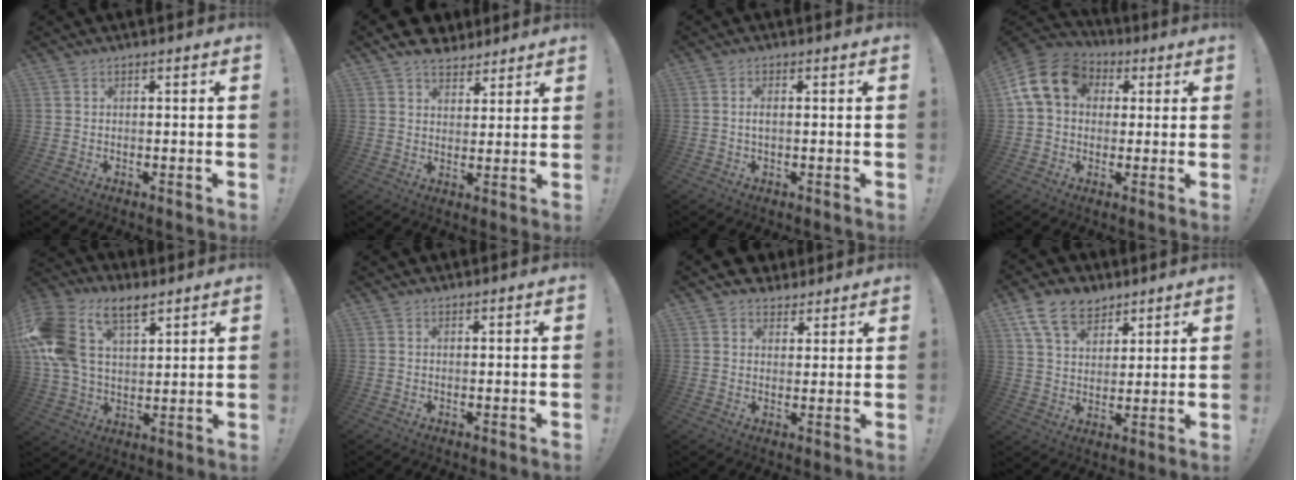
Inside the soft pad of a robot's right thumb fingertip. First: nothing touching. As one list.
[{"total": 7.5, "force": [5.8, 4.3, 2.1], "torque": [-0.034, -0.032, 0.111]}, {"total": 1.9, "force": [-0.1, 0.6, 1.8], "torque": [-0.034, 0.004, -0.002]}, {"total": 15.0, "force": [4.1, 11.5, 8.6], "torque": [-0.134, 0.002, 0.081]}, {"total": 18.5, "force": [9.2, 11.5, 11.1], "torque": [-0.223, -0.041, 0.173]}, {"total": 0.7, "force": [0.7, 0.1, -0.1], "torque": [0.005, -0.003, 0.013]}, {"total": 4.9, "force": [3.6, 3.3, 0.5], "torque": [-0.007, -0.022, 0.069]}, {"total": 12.7, "force": [8.3, 8.0, 5.3], "torque": [-0.096, -0.041, 0.161]}]